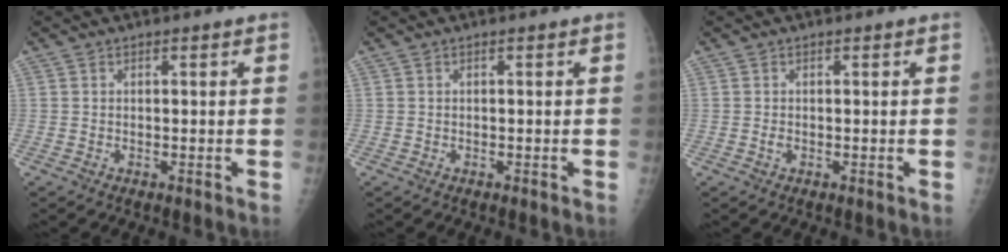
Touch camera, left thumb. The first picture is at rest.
{"total": 0.0}
{"total": 0.7, "force": [-0.1, 0.5, 0.5], "torque": [-0.006, 0.000, -0.002]}